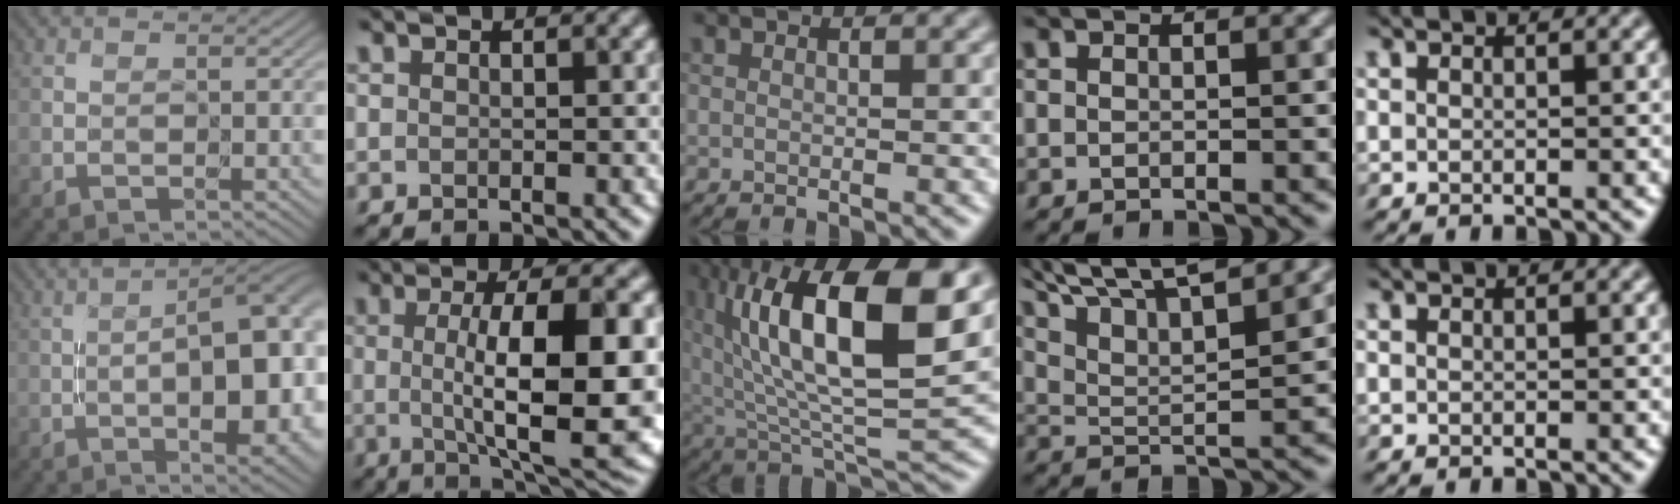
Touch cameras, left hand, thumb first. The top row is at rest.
{"thumb": {"total": 13.8, "force": [-2.5, 4.9, 12.7], "torque": [-0.149, 0.002, -0.040]}, "index": {"total": 12.1, "force": [-0.8, 3.1, 11.7], "torque": [-0.166, -0.003, 0.003]}, "middle": {"total": 14.8, "force": [4.3, 5.6, 13.0], "torque": [-0.231, 0.015, 0.080]}, "ring": {"total": 14.0, "force": [9.9, 4.4, 8.9], "torque": [-0.174, 0.054, 0.139]}}